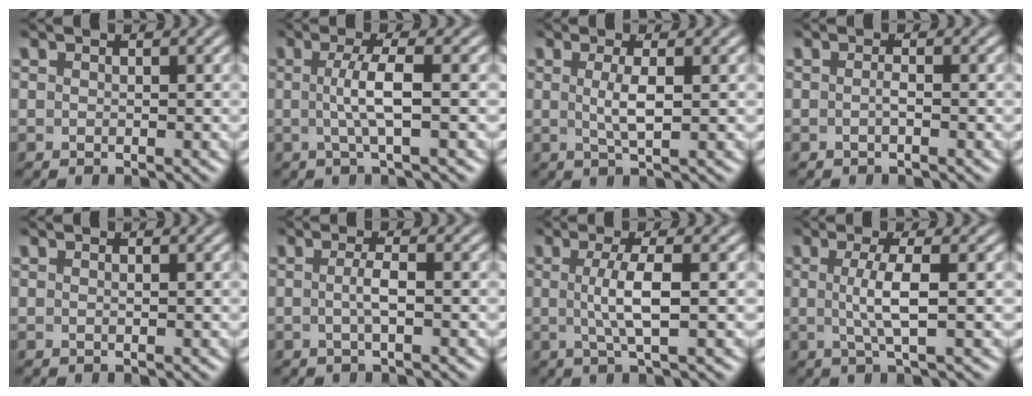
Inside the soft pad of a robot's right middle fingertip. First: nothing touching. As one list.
[{"total": 3.0, "force": [-0.2, -0.4, 3.0], "torque": [-0.057, 0.000, 0.000]}, {"total": 2.2, "force": [0.1, -0.4, 2.1], "torque": [-0.044, -0.011, 0.010]}, {"total": 0.9, "force": [-0.6, -0.2, 0.6], "torque": [-0.013, -0.003, -0.010]}, {"total": 0.0}, {"total": 1.8, "force": [-0.7, -0.5, 1.5], "torque": [-0.034, -0.005, -0.009]}, {"total": 3.4, "force": [0.0, -0.2, 3.4], "torque": [-0.062, -0.005, 0.005]}, {"total": 3.1, "force": [0.0, -0.5, 3.0], "torque": [-0.057, -0.006, 0.005]}]